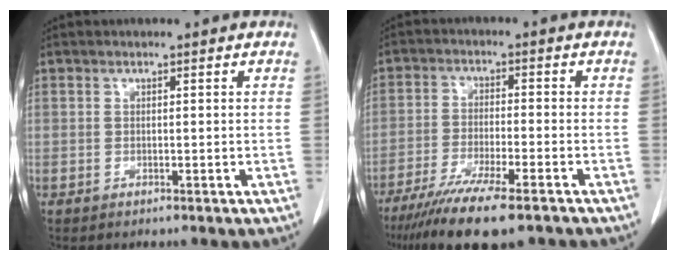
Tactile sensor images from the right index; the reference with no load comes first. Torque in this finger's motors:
{"motor_torque": [1.17, -0.97, 0.66, 0.17]}